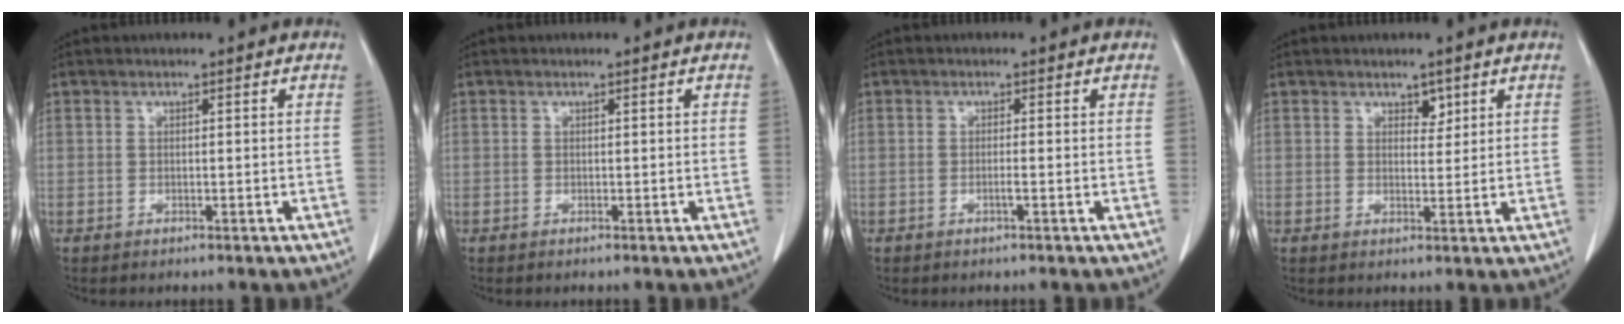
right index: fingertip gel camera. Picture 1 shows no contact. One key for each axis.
{"total": 0.0}
{"total": 0.9, "fx": -0.4, "fy": -0.2, "fz": 0.8, "tx": -0.013, "ty": 0.000, "tz": -0.008}
{"total": 2.1, "fx": 1.3, "fy": 1.2, "fz": 1.0, "tx": -0.011, "ty": -0.002, "tz": 0.022}